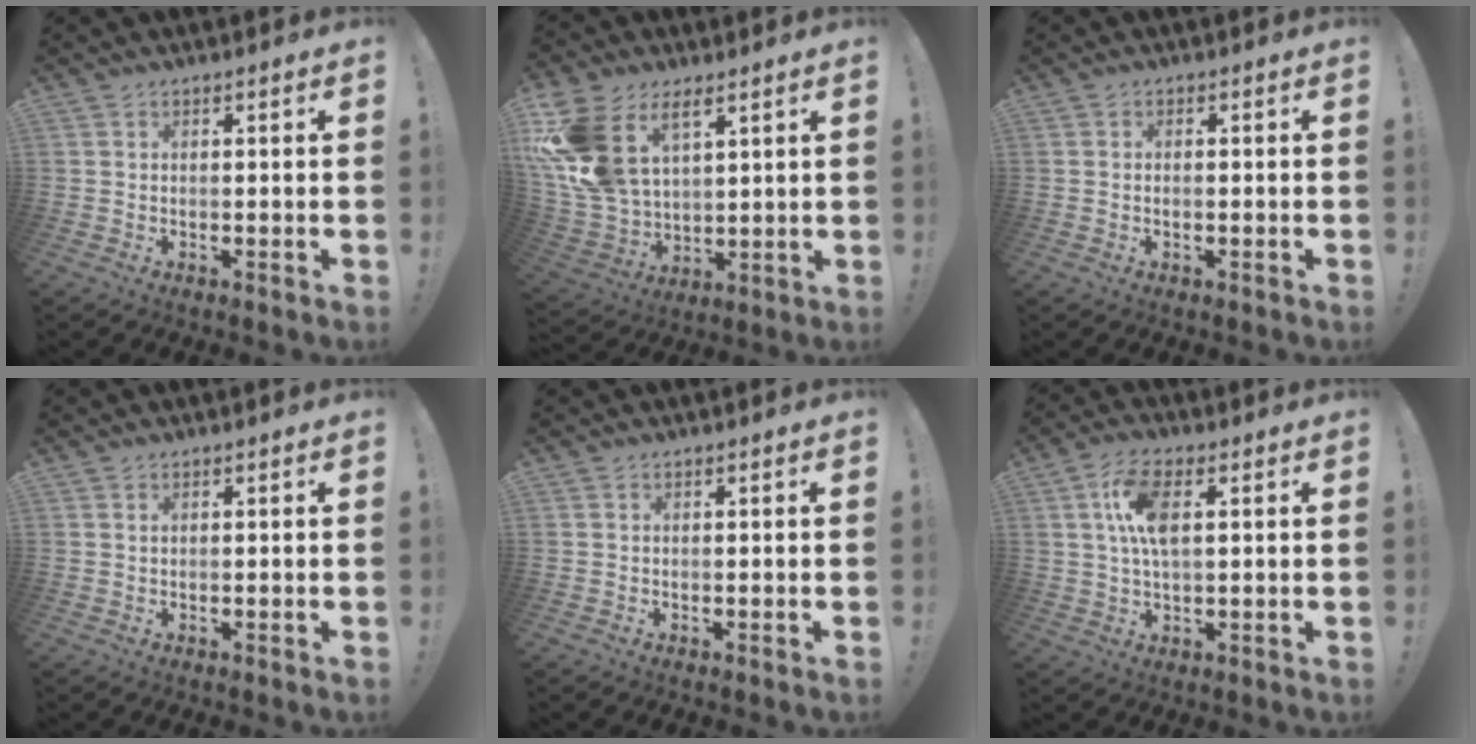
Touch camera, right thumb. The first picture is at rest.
{"total": 16.7, "force": [8.2, 10.6, 9.9], "torque": [-0.217, -0.046, 0.156]}
{"total": 0.7, "force": [-0.1, 0.3, 0.6], "torque": [-0.011, 0.001, -0.002]}
{"total": 0.0}
{"total": 0.0}
{"total": 10.0, "force": [2.4, 4.5, 8.7], "torque": [-0.160, -0.002, 0.041]}